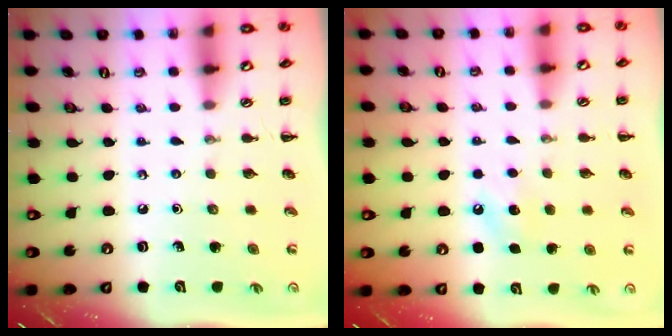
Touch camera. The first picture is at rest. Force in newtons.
{"total": 6.8, "press": 6.5, "slide": 1.9}